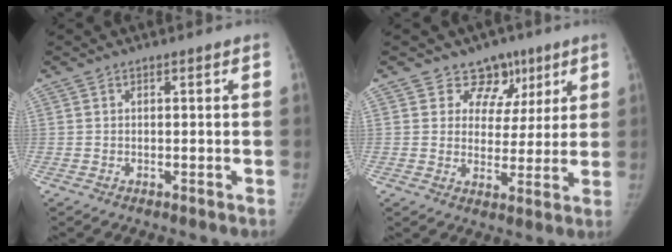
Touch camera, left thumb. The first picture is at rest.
{"total": 8.2, "force": [5.1, 6.4, 0.9], "torque": [0.040, -0.021, 0.076]}